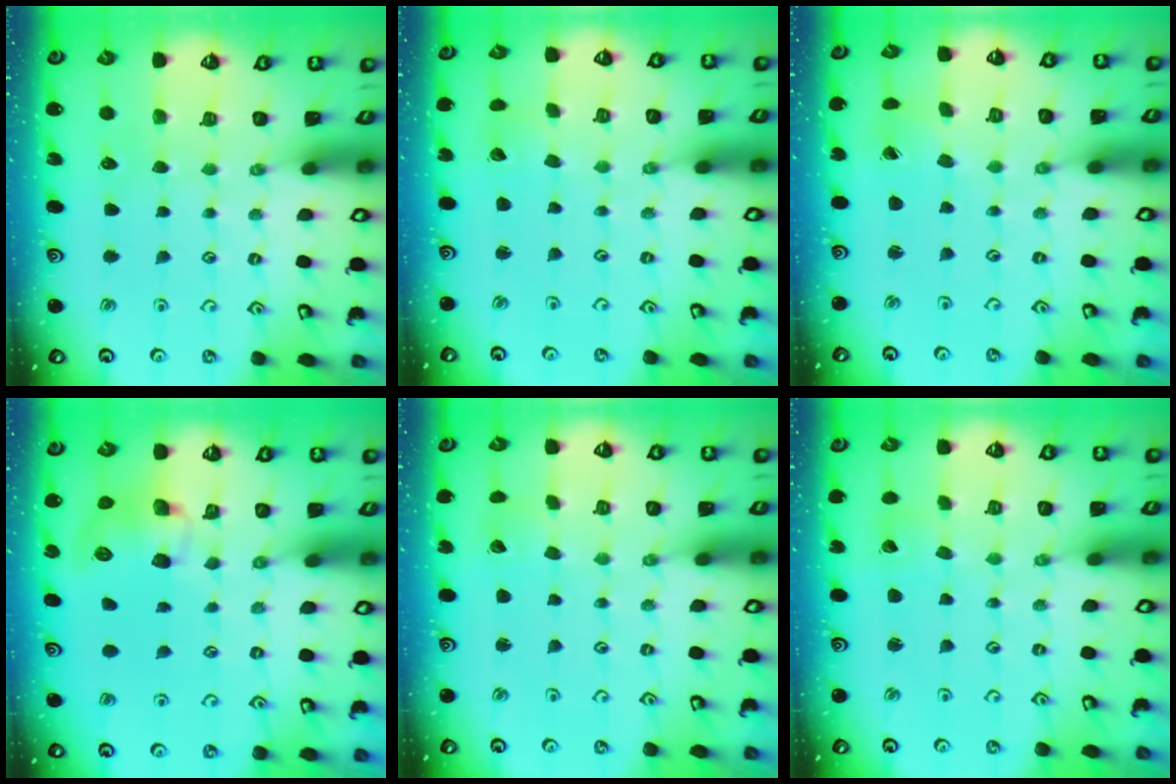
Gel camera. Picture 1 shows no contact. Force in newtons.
{"total": 2.4, "press": 2.4, "slide": 0.2}
{"total": 1.7, "press": 1.7, "slide": 0.1}
{"total": 9.4, "press": 9.3, "slide": 1.1}
{"total": 2.4, "press": 2.4, "slide": 0.2}
{"total": 1.6, "press": 1.6, "slide": 0.2}